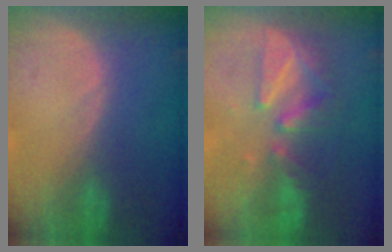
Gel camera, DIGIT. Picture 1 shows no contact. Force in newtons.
{"total": 7.9, "press": 7.8, "slide": 1.3}